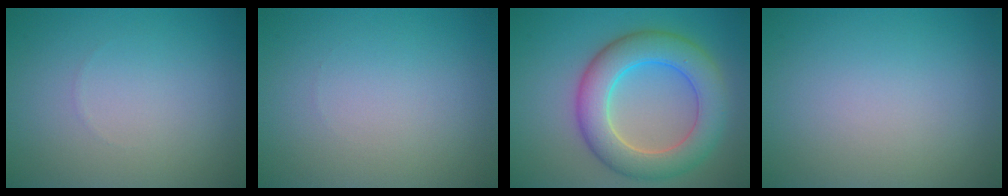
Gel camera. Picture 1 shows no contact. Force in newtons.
{"total": 0.0}
{"total": 7.4, "press": 7.3, "slide": 0.5}
{"total": 0.0}